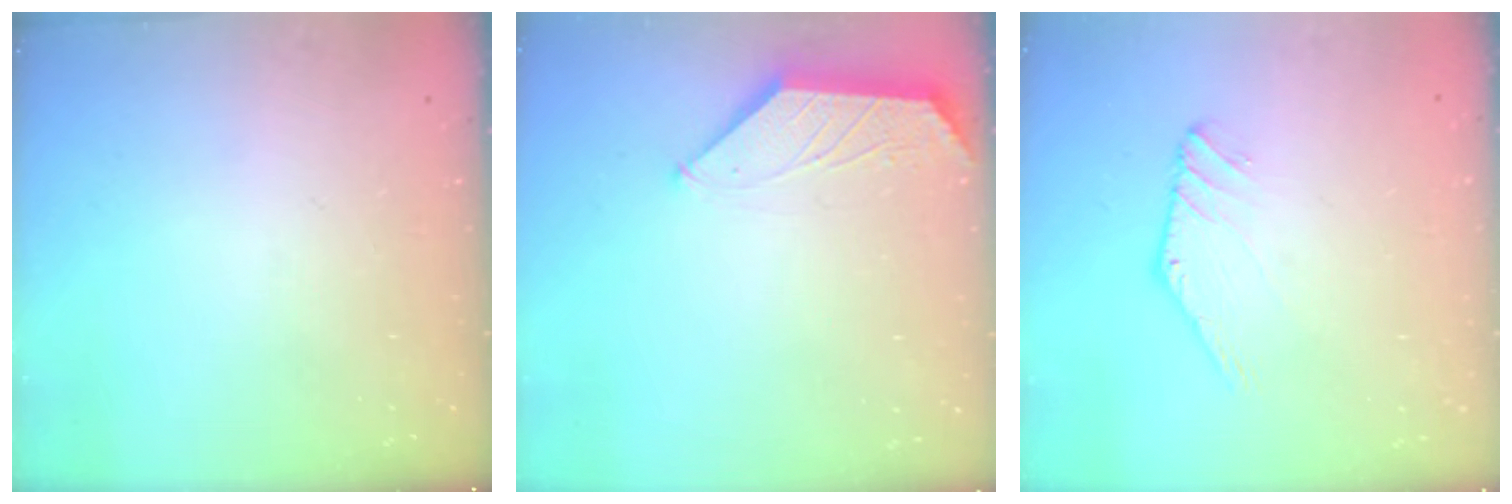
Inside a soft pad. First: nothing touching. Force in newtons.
{"total": 1.3, "press": 1.3, "slide": 0.3}
{"total": 1.4, "press": 1.4, "slide": 0.1}